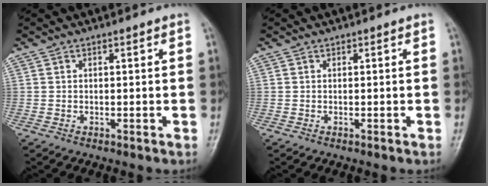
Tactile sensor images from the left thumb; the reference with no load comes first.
{"total": 0.0}